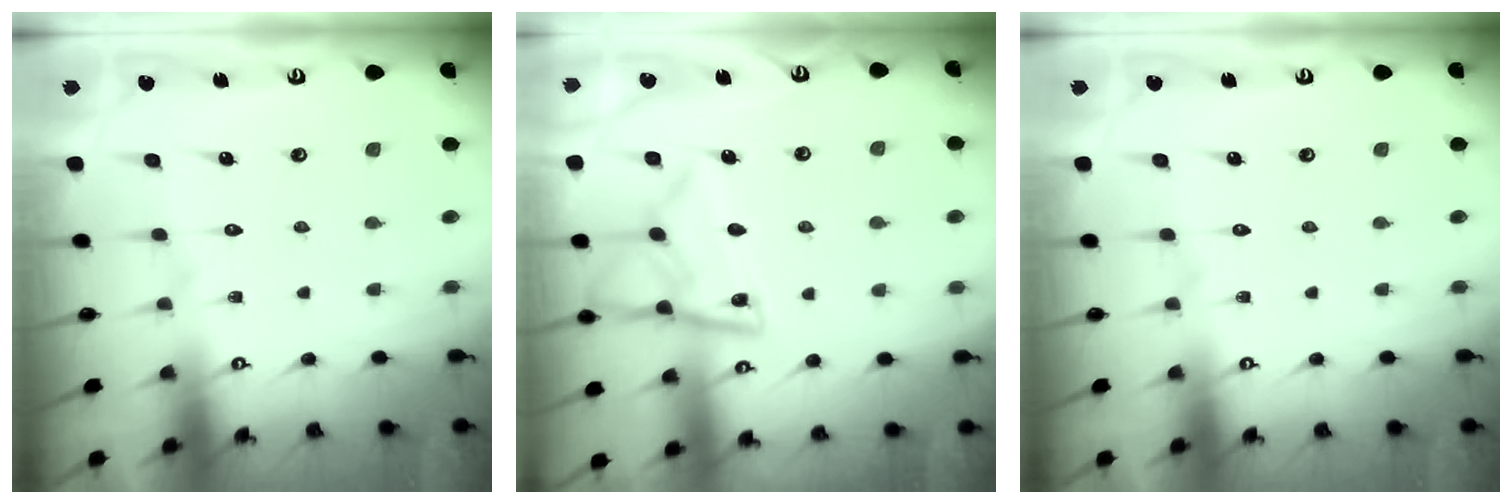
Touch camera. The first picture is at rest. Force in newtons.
{"total": 13.8, "press": 13.8, "slide": 1.5}
{"total": 0.0}